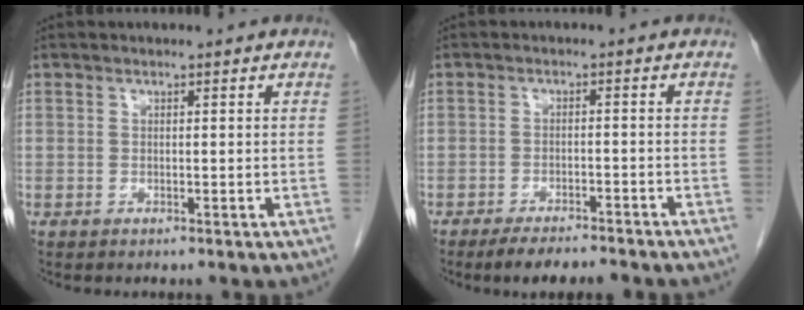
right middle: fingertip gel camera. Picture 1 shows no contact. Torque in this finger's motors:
{"motor_torque": [1.08, -0.72, 0.11, 0.06]}